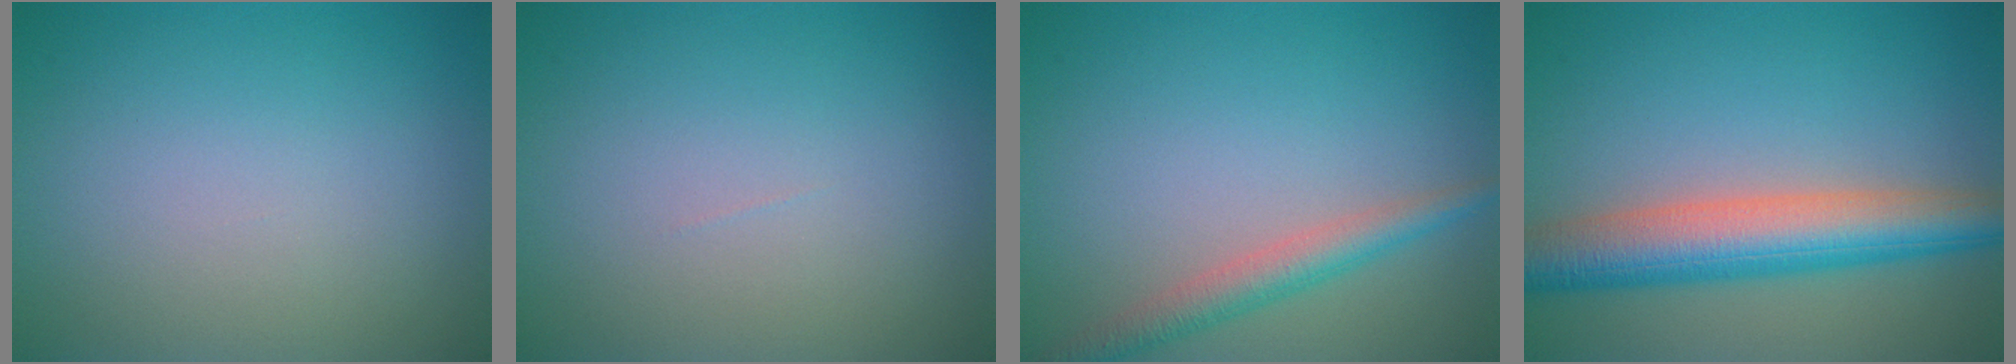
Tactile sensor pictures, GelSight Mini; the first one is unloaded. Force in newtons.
{"total": 0.0}
{"total": 2.9, "press": 2.9, "slide": 0.2}
{"total": 7.6, "press": 7.6, "slide": 0.2}